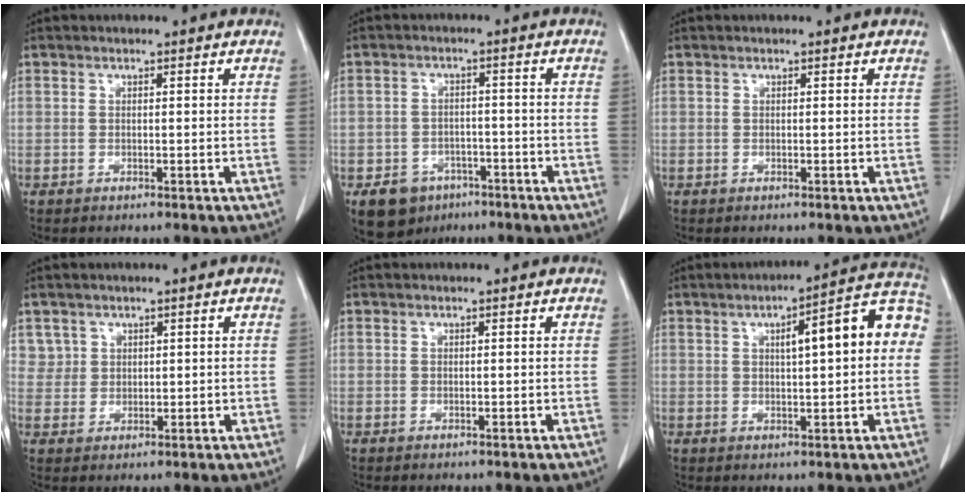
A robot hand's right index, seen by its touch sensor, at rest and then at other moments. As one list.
[{"total": 6.6, "force": [-4.0, 5.0, 1.7], "torque": [-0.029, 0.008, -0.052]}, {"total": 0.0}, {"total": 2.8, "force": [1.6, 2.3, -0.3], "torque": [0.019, 0.005, 0.024]}, {"total": 0.0}, {"total": 11.3, "force": [1.9, 2.2, 10.9], "torque": [-0.143, 0.038, 0.019]}]